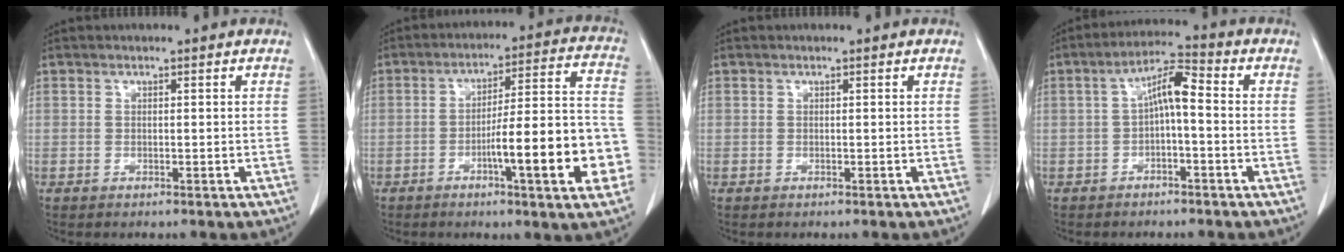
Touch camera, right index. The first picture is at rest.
{"total": 16.3, "force": [-5.4, 1.6, 15.3], "torque": [-0.186, 0.019, -0.073]}
{"total": 0.0}
{"total": 6.0, "force": [-0.2, 1.5, 5.8], "torque": [-0.107, 0.027, -0.008]}